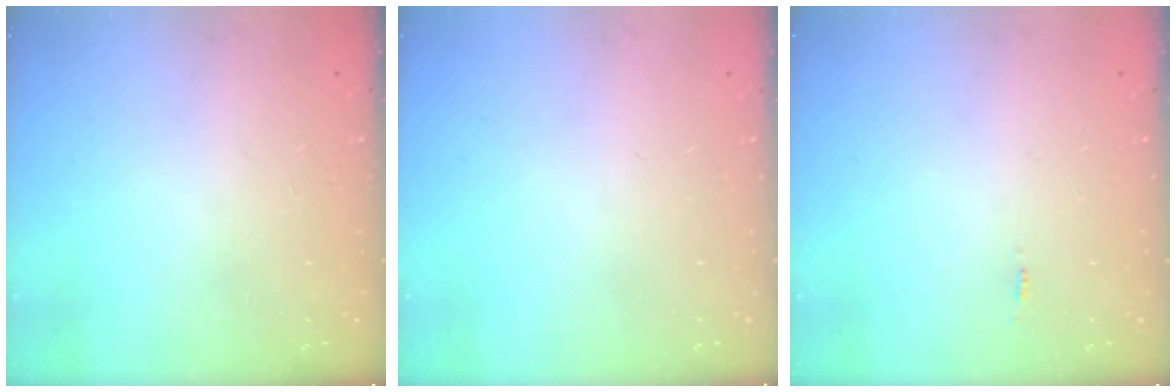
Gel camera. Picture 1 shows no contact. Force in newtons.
{"total": 0.0}
{"total": 8.5, "press": 2.2, "slide": 8.2}